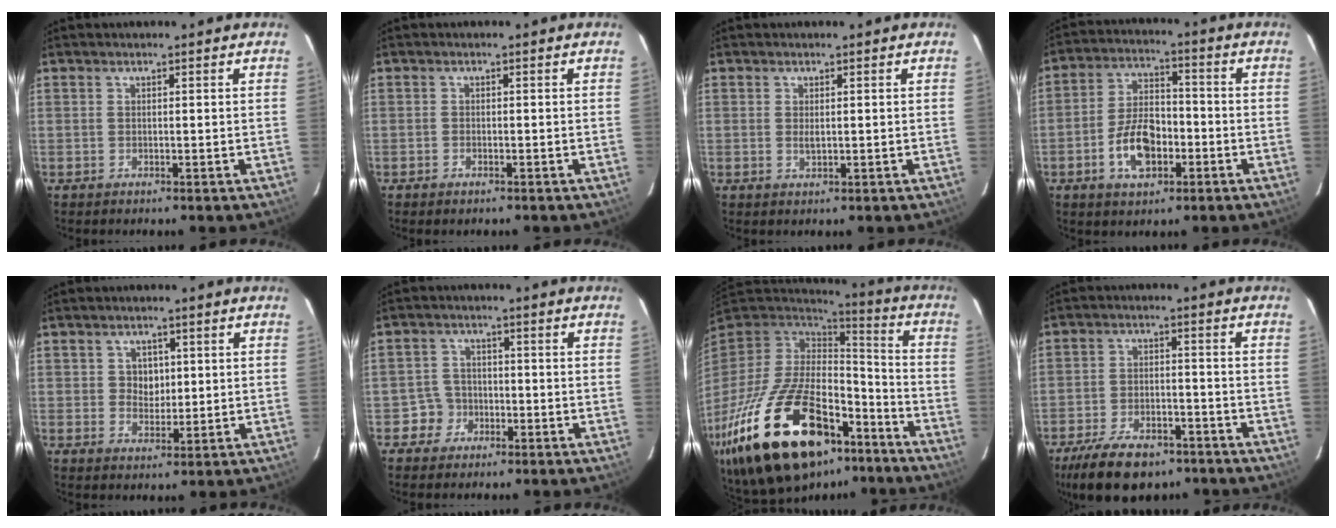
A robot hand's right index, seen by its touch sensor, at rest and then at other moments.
{"total": 1.0, "force": [-0.7, 0.5, 0.5], "torque": [-0.011, 0.000, -0.012]}
{"total": 1.3, "force": [0.1, 0.7, 1.2], "torque": [-0.022, 0.000, 0.003]}
{"total": 10.2, "force": [-3.9, 5.8, 7.5], "torque": [-0.150, 0.013, -0.062]}
{"total": 3.6, "force": [0.7, 3.2, 1.3], "torque": [-0.020, 0.008, 0.012]}
{"total": 4.0, "force": [-1.9, 3.5, -0.2], "torque": [0.003, 0.020, -0.033]}
{"total": 33.1, "force": [-20.1, 15.4, 21.3], "torque": [-0.417, -0.031, -0.307]}
{"total": 14.7, "force": [-10.5, 6.9, 7.6], "torque": [-0.177, -0.011, -0.169]}